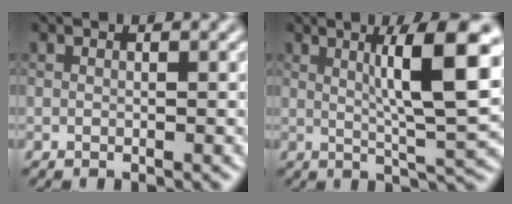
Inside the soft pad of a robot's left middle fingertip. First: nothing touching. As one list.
[{"total": 9.2, "force": [2.4, 1.4, 8.8], "torque": [-0.119, 0.001, 0.041]}]